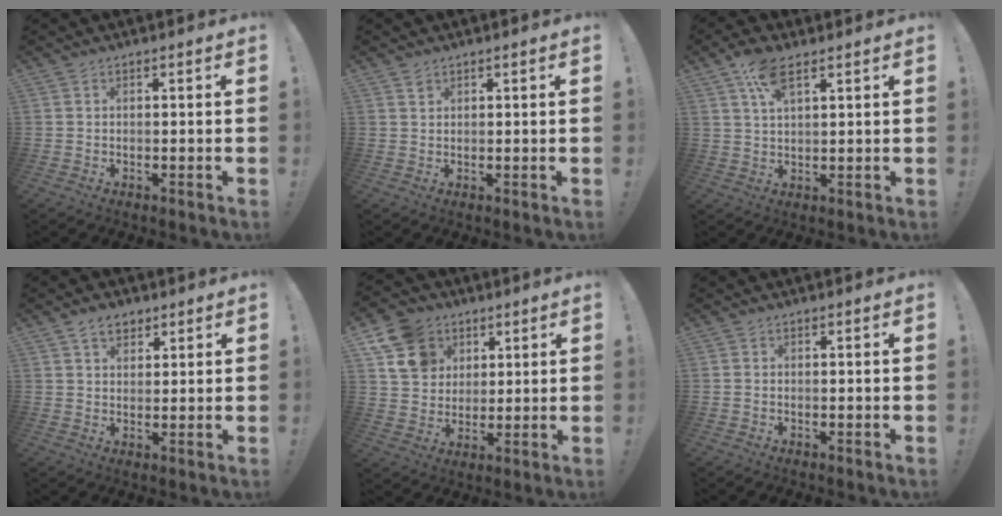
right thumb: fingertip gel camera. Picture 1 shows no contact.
{"total": 1.2, "force": [0.8, 0.8, 0.4], "torque": [0.004, -0.006, 0.014]}
{"total": 7.3, "force": [4.1, 2.7, 5.4], "torque": [-0.099, -0.009, 0.075]}
{"total": 5.3, "force": [3.3, 3.4, 2.3], "torque": [-0.031, -0.010, 0.060]}
{"total": 14.1, "force": [6.2, 11.4, 5.6], "torque": [-0.090, -0.024, 0.129]}
{"total": 0.0}